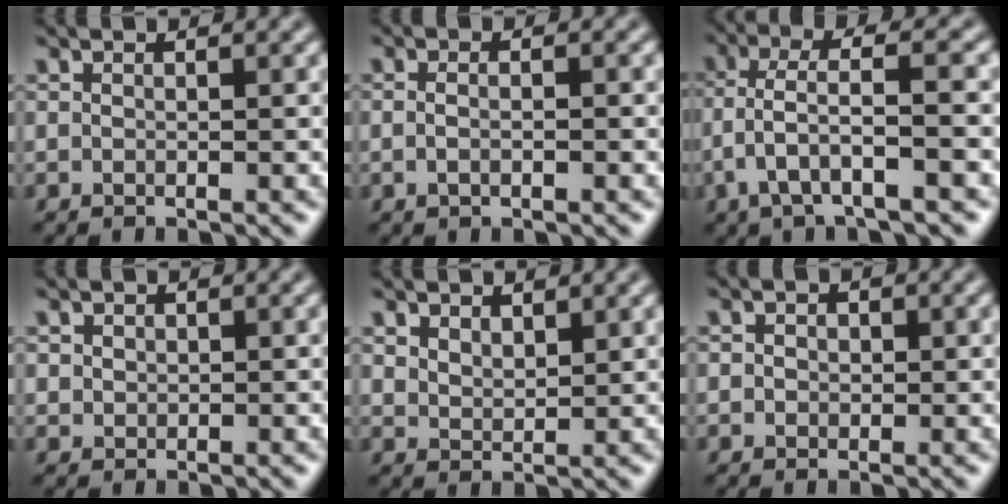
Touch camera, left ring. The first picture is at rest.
{"total": 3.2, "force": [0.6, 1.9, 2.5], "torque": [-0.014, 0.024, -0.024]}
{"total": 4.4, "force": [-1.3, 1.0, 4.1], "torque": [-0.089, 0.012, -0.023]}
{"total": 0.9, "force": [0.3, 0.8, 0.2], "torque": [-0.001, -0.005, 0.010]}
{"total": 2.0, "force": [1.4, 1.1, 0.9], "torque": [-0.023, -0.005, 0.032]}
{"total": 1.7, "force": [0.5, 1.4, 0.8], "torque": [-0.011, 0.008, -0.007]}